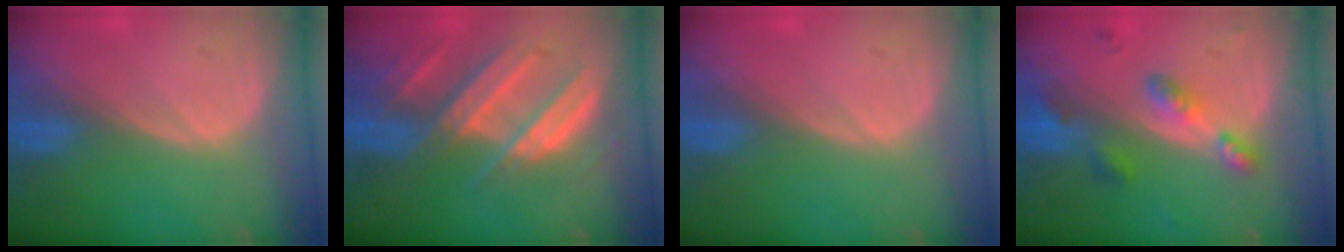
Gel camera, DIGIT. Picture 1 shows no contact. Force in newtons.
{"total": 9.5, "press": 8.4, "slide": 4.3}
{"total": 0.0}
{"total": 5.2, "press": 5.1, "slide": 0.7}